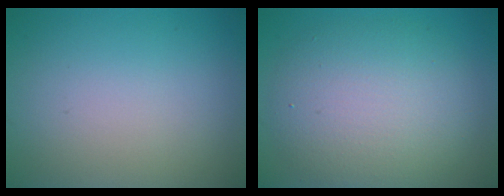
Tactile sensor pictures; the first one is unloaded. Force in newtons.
{"total": 7.1, "press": 7.1, "slide": 0.6}